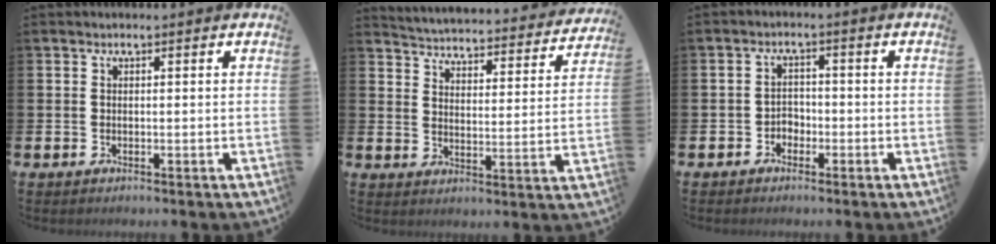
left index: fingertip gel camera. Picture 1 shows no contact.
{"total": 4.3, "force": [4.3, 0.6, 0.4], "torque": [-0.023, -0.044, 0.066]}
{"total": 2.2, "force": [-1.6, 1.6, 0.3], "torque": [-0.007, 0.004, -0.038]}